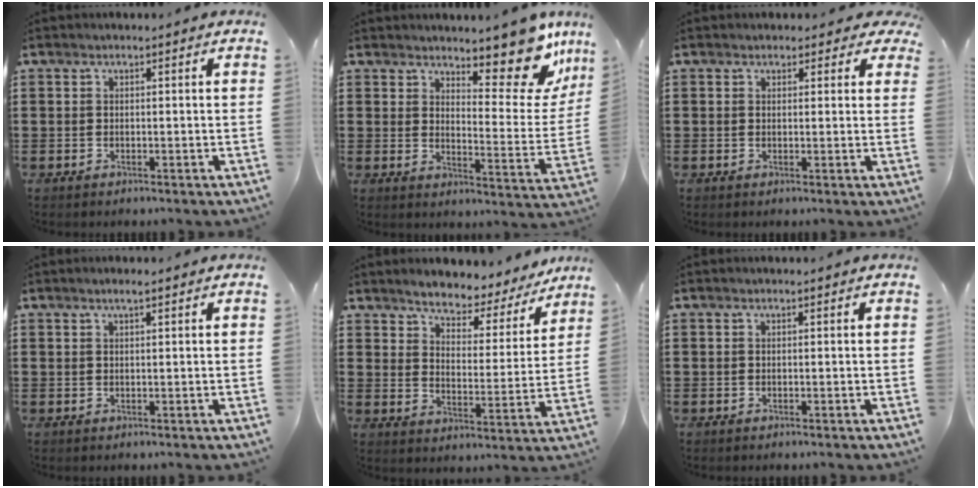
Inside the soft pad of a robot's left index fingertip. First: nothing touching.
{"total": 11.7, "force": [9.4, 3.5, 6.1], "torque": [-0.075, -0.069, 0.161]}
{"total": 1.8, "force": [1.3, 1.2, 0.5], "torque": [-0.001, 0.002, 0.019]}
{"total": 1.2, "force": [0.7, 0.1, 0.9], "torque": [-0.018, 0.001, 0.013]}
{"total": 4.3, "force": [4.2, 0.8, 0.6], "torque": [-0.032, -0.034, 0.063]}
{"total": 0.0}